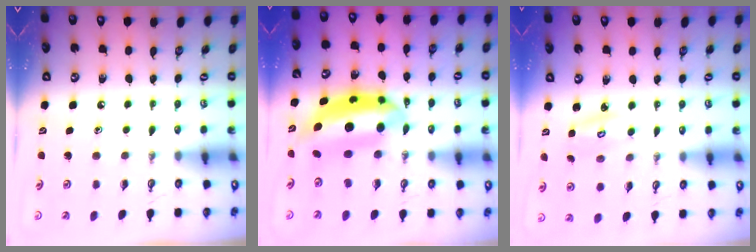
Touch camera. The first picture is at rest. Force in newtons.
{"total": 9.4, "press": 9.4, "slide": 0.9}
{"total": 3.4, "press": 3.3, "slide": 0.5}